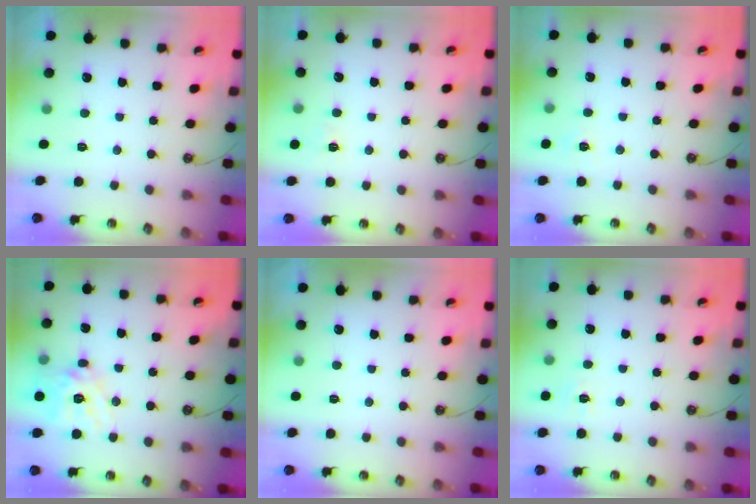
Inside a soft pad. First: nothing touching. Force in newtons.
{"total": 2.9, "press": 2.9, "slide": 0.4}
{"total": 4.4, "press": 4.3, "slide": 0.4}
{"total": 14.8, "press": 14.6, "slide": 2.1}
{"total": 0.0}
{"total": 5.4, "press": 5.4, "slide": 0.6}